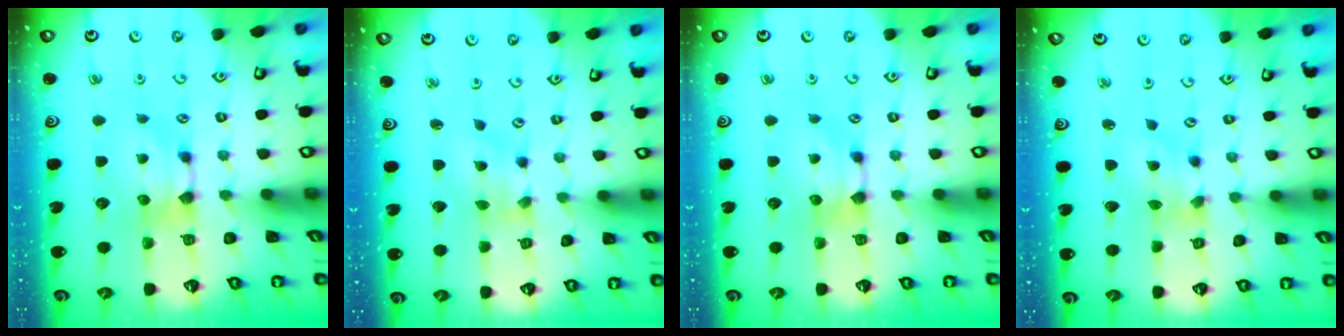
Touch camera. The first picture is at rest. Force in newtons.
{"total": 1.8, "press": 1.6, "slide": 0.9}
{"total": 0.0}
{"total": 1.9, "press": 1.4, "slide": 1.3}